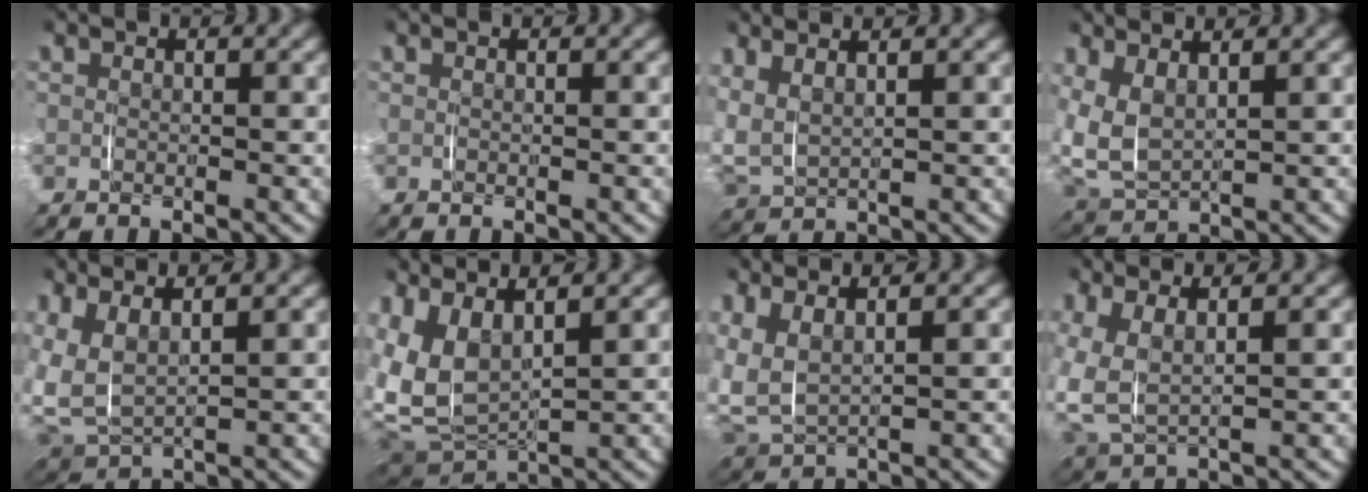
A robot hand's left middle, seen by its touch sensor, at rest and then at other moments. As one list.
[{"total": 0.0}, {"total": 6.6, "force": [1.2, 5.4, 3.6], "torque": [-0.130, -0.018, 0.021]}, {"total": 7.7, "force": [0.7, 6.7, 3.9], "torque": [-0.141, -0.029, 0.016]}, {"total": 9.0, "force": [0.8, 7.6, 4.8], "torque": [-0.164, -0.027, 0.015]}, {"total": 11.2, "force": [0.4, 8.8, 6.9], "torque": [-0.196, -0.024, 0.000]}, {"total": 8.1, "force": [1.0, 6.7, 4.3], "torque": [-0.154, -0.024, 0.018]}, {"total": 8.2, "force": [0.6, 6.7, 4.8], "torque": [-0.152, -0.021, 0.013]}]